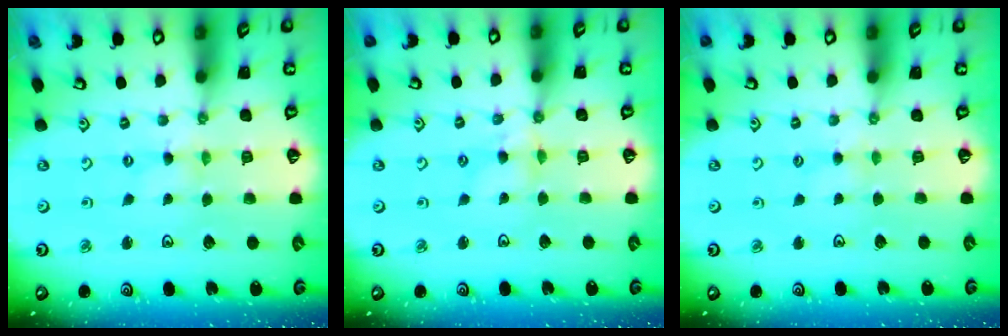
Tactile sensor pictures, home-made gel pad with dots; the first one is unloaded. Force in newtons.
{"total": 3.5, "press": 3.5, "slide": 0.3}
{"total": 2.2, "press": 2.2, "slide": 0.3}